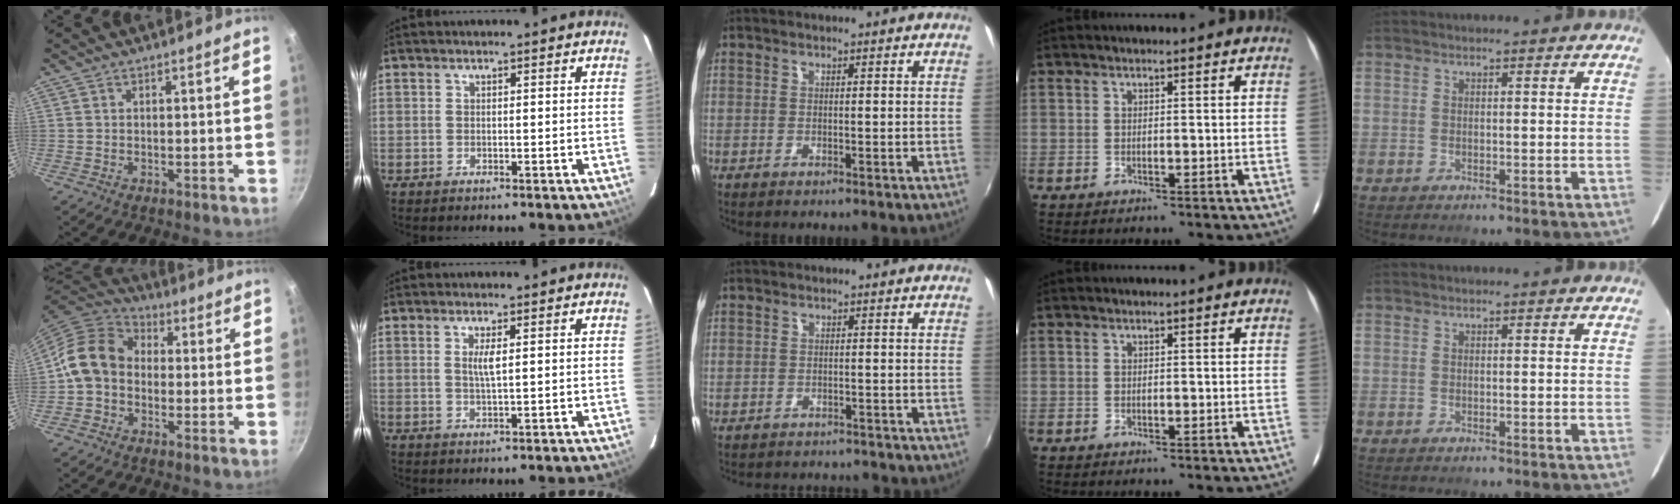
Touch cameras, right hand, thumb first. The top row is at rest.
{"thumb": {"total": 10.9, "force": [-0.7, 8.7, 6.5], "torque": [-0.094, 0.033, -0.035]}, "index": {"total": 2.6, "force": [0.6, 0.3, 2.5], "torque": [-0.047, -0.002, 0.011]}, "middle": {"total": 5.4, "force": [-4.7, 2.6, 0.9], "torque": [-0.025, 0.007, -0.066]}}